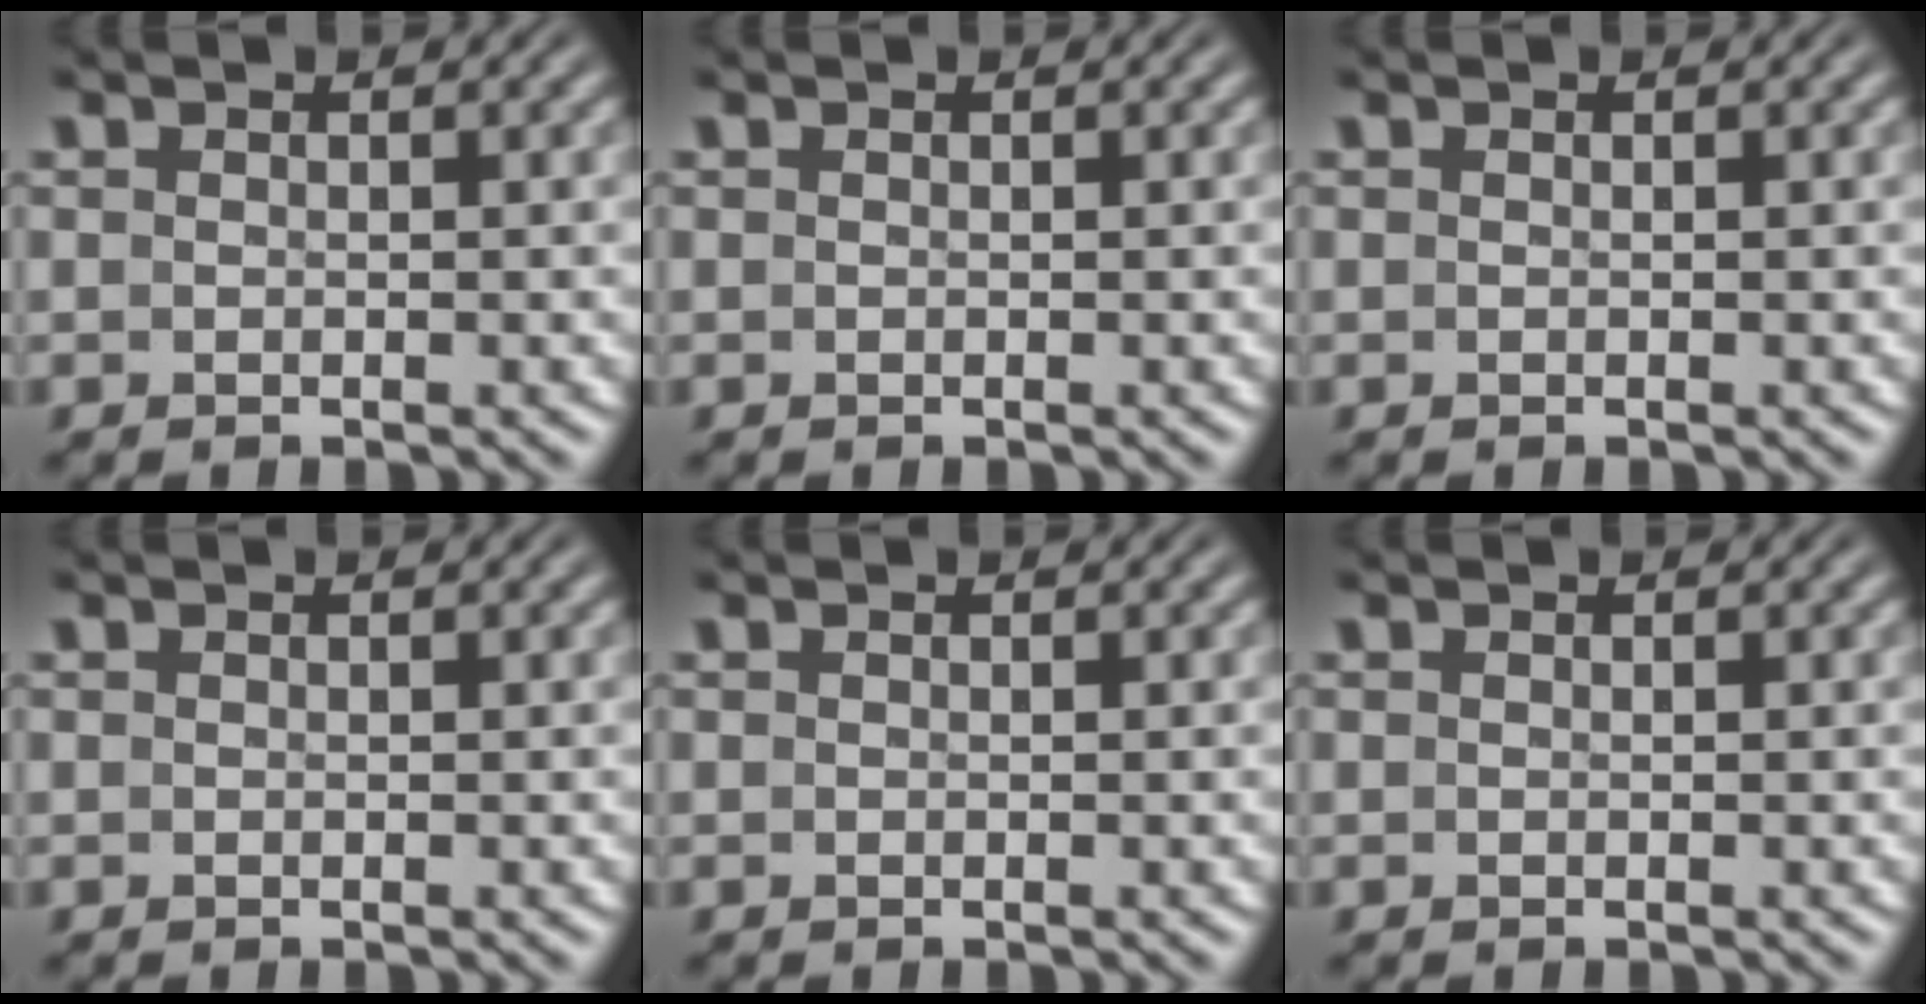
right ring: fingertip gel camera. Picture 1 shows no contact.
{"total": 0.0}
{"total": 0.0}
{"total": 0.0}
{"total": 0.0}
{"total": 0.0}